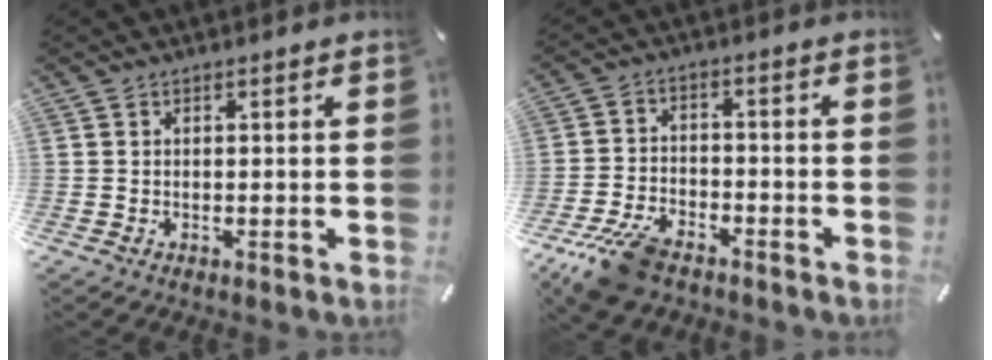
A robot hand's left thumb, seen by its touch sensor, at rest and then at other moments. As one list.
[{"total": 10.4, "force": [-7.4, 4.7, 5.6], "torque": [-0.114, 0.033, -0.139]}]